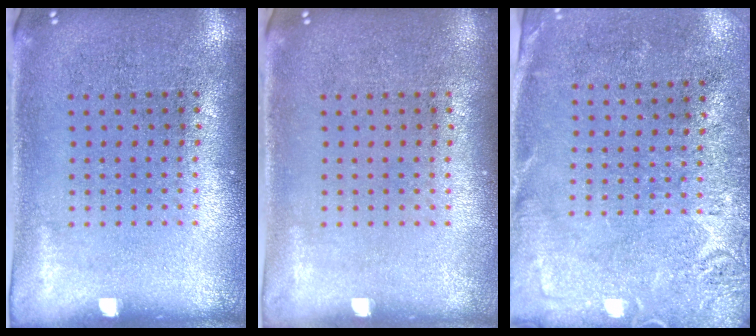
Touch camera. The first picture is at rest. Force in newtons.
{"total": 0.0}
{"total": 2.8, "press": 2.4, "slide": 1.4}